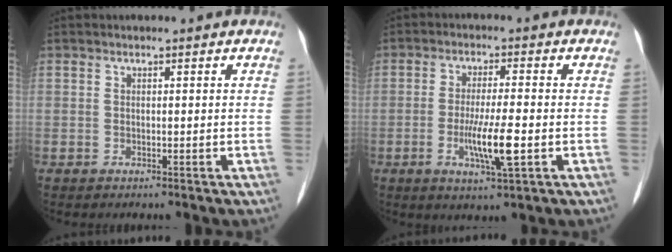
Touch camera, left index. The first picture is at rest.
{"total": 6.8, "force": [-1.9, 0.4, 6.5], "torque": [-0.126, -0.013, -0.035]}